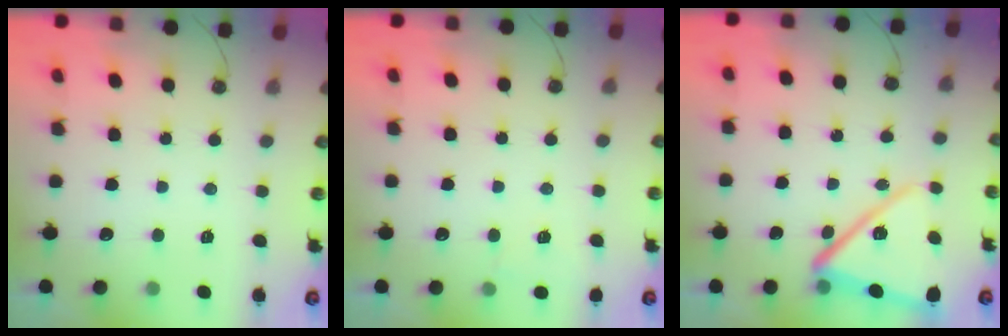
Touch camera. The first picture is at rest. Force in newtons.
{"total": 3.5, "press": 3.5, "slide": 0.4}
{"total": 15.1, "press": 15.0, "slide": 1.0}